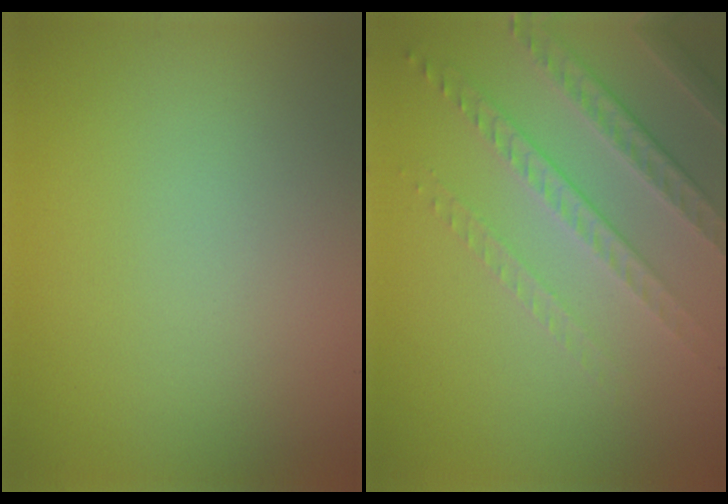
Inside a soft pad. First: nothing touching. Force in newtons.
{"total": 4.8, "press": 3.4, "slide": 3.4}